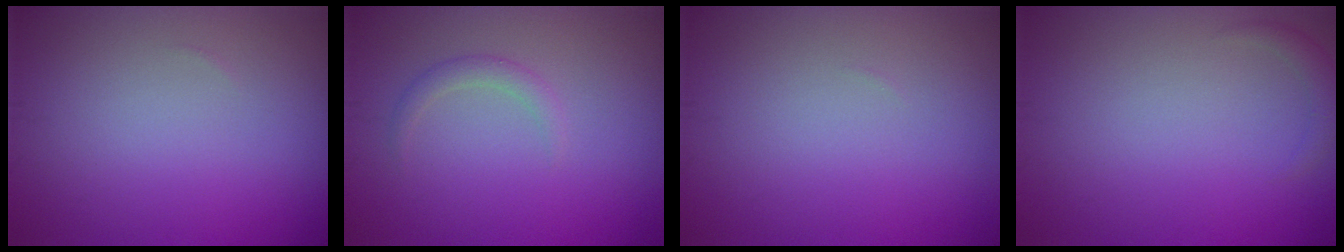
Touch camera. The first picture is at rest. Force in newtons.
{"total": 1.2, "press": 1.2, "slide": 0.1}
{"total": 0.0}
{"total": 1.1, "press": 1.1, "slide": 0.1}